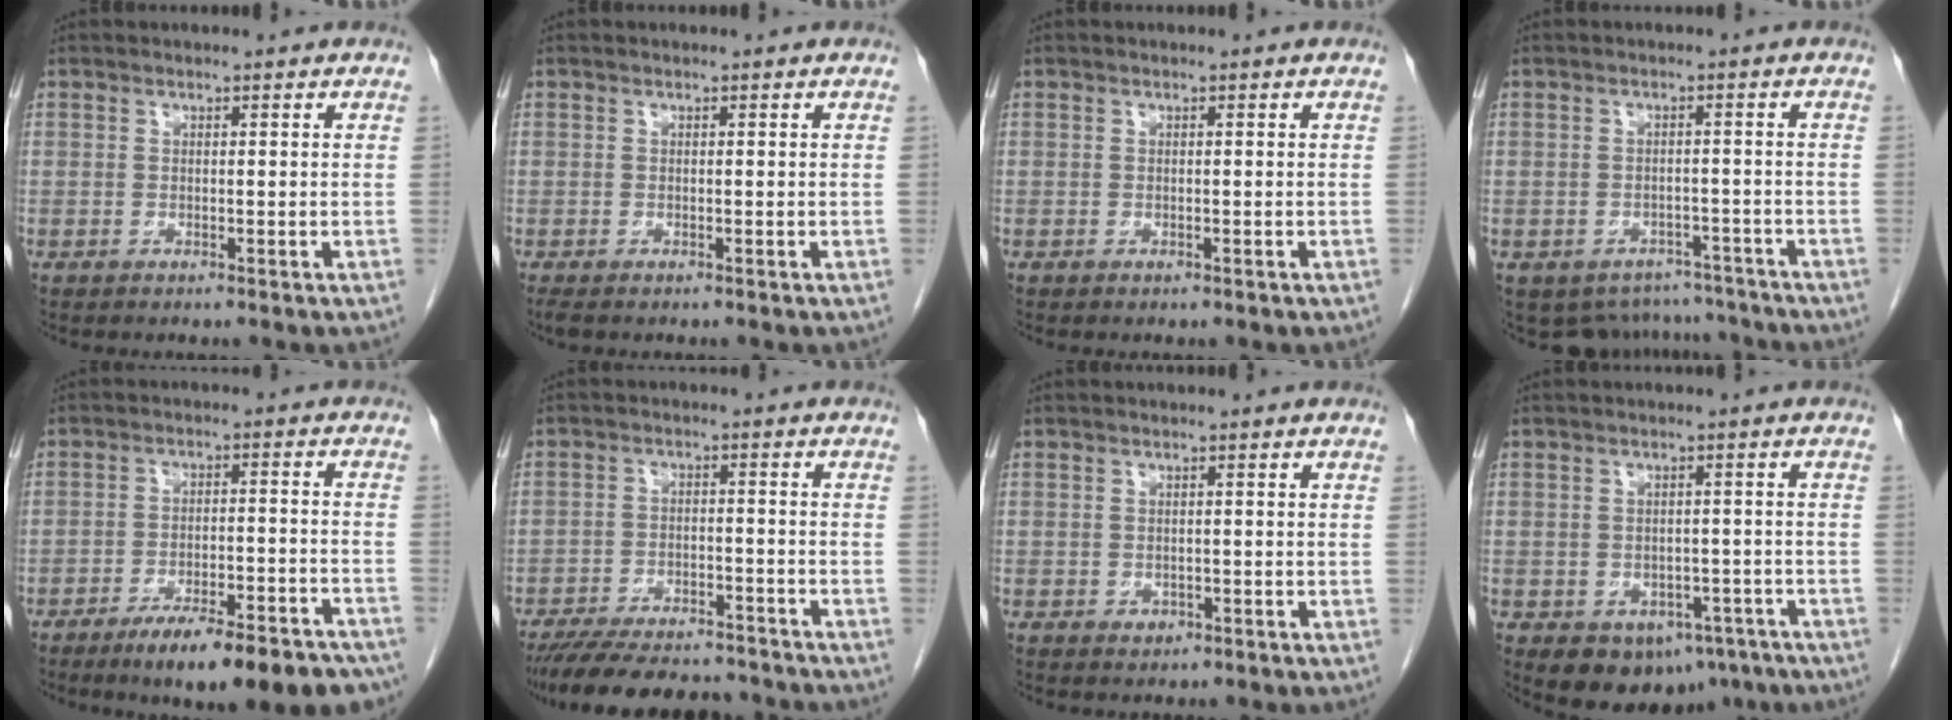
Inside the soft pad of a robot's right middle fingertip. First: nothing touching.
{"total": 1.5, "force": [-1.2, 0.5, 0.8], "torque": [-0.011, -0.005, -0.016]}
{"total": 0.0}
{"total": 8.9, "force": [-7.8, 4.4, 0.5], "torque": [0.000, 0.020, -0.092]}
{"total": 16.3, "force": [-12.7, 3.6, 9.6], "torque": [-0.083, 0.017, -0.179]}
{"total": 15.2, "force": [-13.5, 3.9, 5.8], "torque": [-0.109, -0.005, -0.193]}
{"total": 1.1, "force": [-0.5, 0.9, 0.4], "torque": [-0.007, 0.002, -0.002]}
{"total": 9.5, "force": [-5.6, 6.3, 4.5], "torque": [-0.046, 0.013, -0.067]}